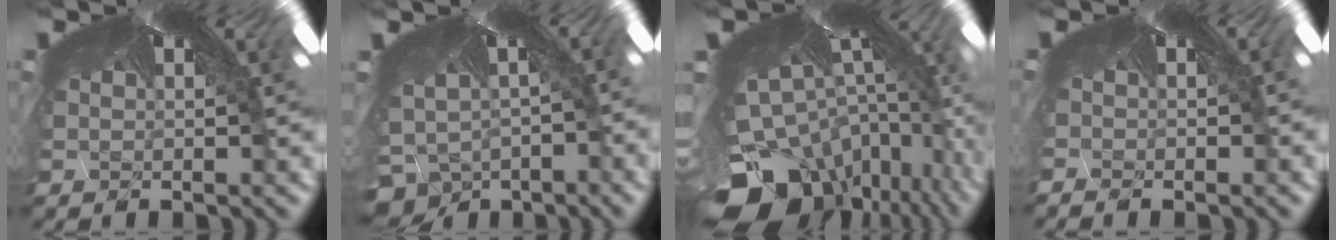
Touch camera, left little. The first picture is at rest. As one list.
[{"total": 7.8, "force": [-7.6, 1.7, -0.3], "torque": [-0.007, -0.092, -0.080]}, {"total": 9.1, "force": [-9.0, 1.4, 0.3], "torque": [-0.046, -0.119, -0.100]}, {"total": 1.6, "force": [-1.0, -1.0, -0.7], "torque": [0.012, -0.005, -0.011]}]